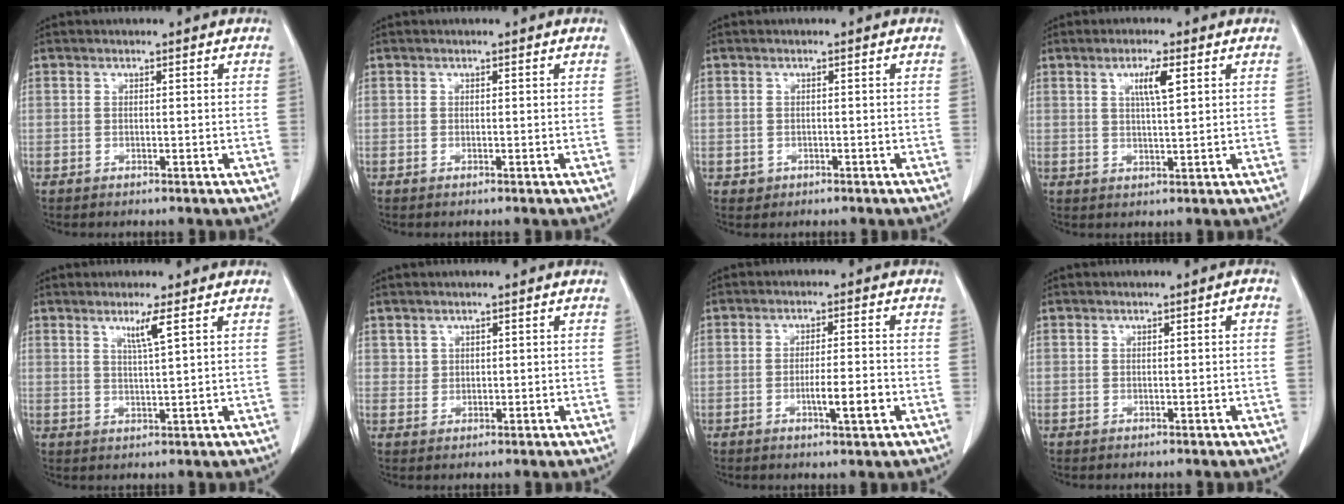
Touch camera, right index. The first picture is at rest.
{"total": 0.0}
{"total": 1.2, "force": [-0.5, 1.1, 0.1], "torque": [-0.002, 0.004, -0.003]}
{"total": 4.1, "force": [1.7, 0.0, 3.7], "torque": [-0.065, -0.001, 0.030]}
{"total": 3.3, "force": [1.8, -0.9, 2.6], "torque": [-0.052, -0.008, 0.037]}
{"total": 1.5, "force": [0.9, 1.1, 0.1], "torque": [0.013, 0.001, 0.012]}
{"total": 4.9, "force": [-1.6, 0.3, 4.7], "torque": [-0.077, -0.005, -0.024]}
{"total": 0.9, "force": [0.1, -0.2, 0.9], "torque": [-0.014, 0.002, 0.002]}